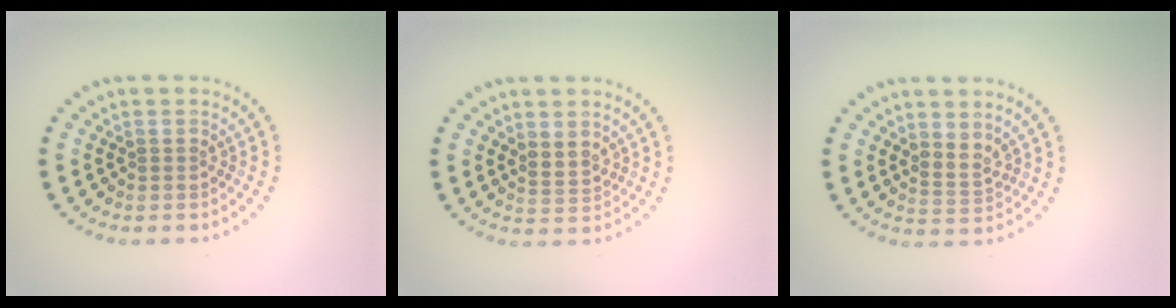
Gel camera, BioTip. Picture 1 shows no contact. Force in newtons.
{"total": 1.7, "press": 1.3, "slide": 1.1}
{"total": 2.1, "press": 1.3, "slide": 1.6}